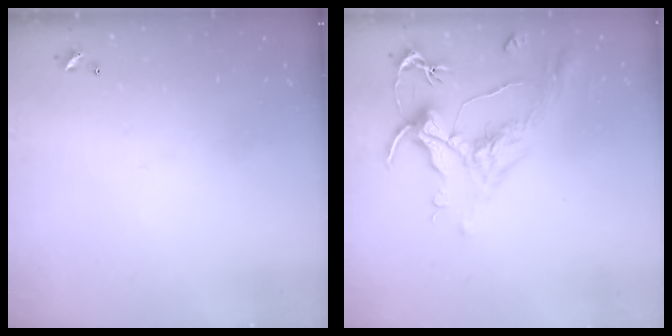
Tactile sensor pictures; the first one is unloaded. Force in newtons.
{"total": 1.6, "press": 0.7, "slide": 1.4}